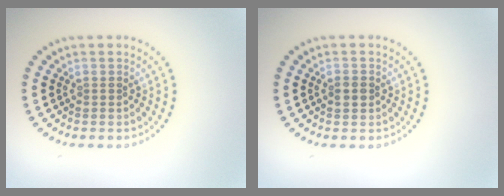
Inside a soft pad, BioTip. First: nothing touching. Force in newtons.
{"total": 1.6, "press": 1.6, "slide": 0.3}